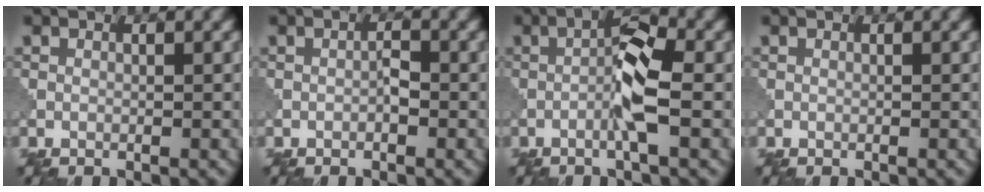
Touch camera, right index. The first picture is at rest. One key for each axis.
{"total": 1.1, "fx": -0.4, "fy": 0.4, "fz": 0.9, "tx": -0.016, "ty": 0.003, "tz": -0.007}
{"total": 3.9, "fx": -1.1, "fy": 0.3, "fz": 3.7, "tx": -0.070, "ty": 0.011, "tz": -0.027}
{"total": 0.0}